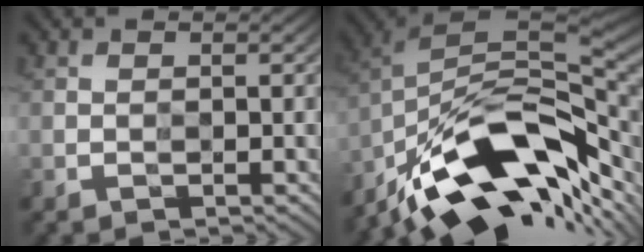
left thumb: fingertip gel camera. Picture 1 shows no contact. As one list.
[{"total": 15.2, "force": [-9.2, 5.6, 10.7], "torque": [-0.201, 0.003, -0.169]}]